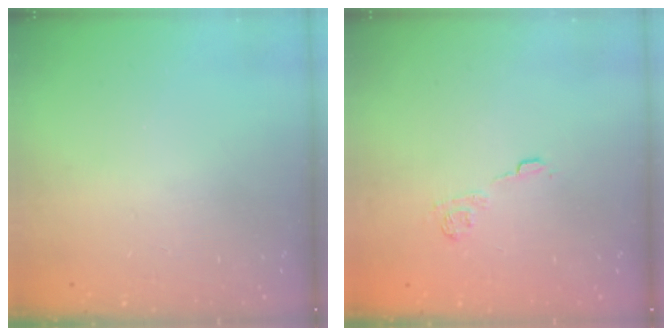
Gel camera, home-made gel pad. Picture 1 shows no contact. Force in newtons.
{"total": 9.2, "press": 9.2, "slide": 1.0}